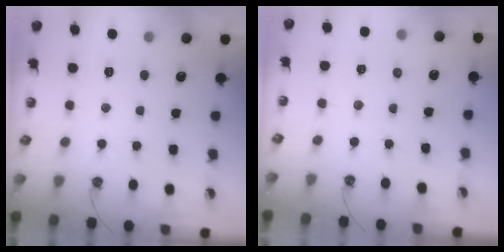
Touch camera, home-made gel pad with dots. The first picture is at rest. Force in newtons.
{"total": 4.0, "press": 4.0, "slide": 0.5}